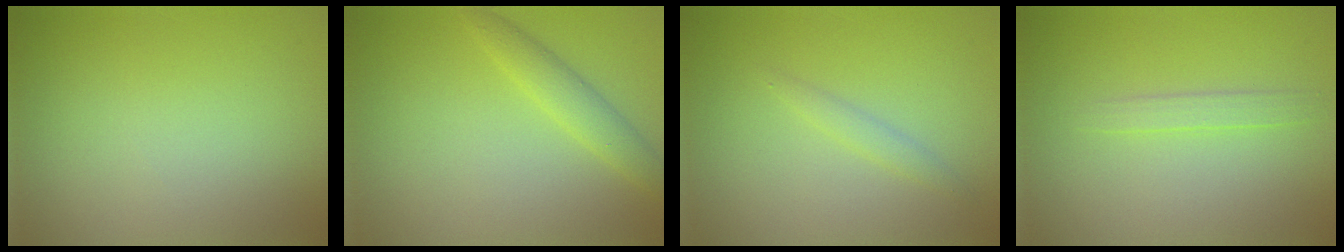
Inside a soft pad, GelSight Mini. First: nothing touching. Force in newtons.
{"total": 2.3, "press": 2.3, "slide": 0.1}
{"total": 1.2, "press": 1.2, "slide": 0.1}
{"total": 1.2, "press": 1.2, "slide": 0.0}